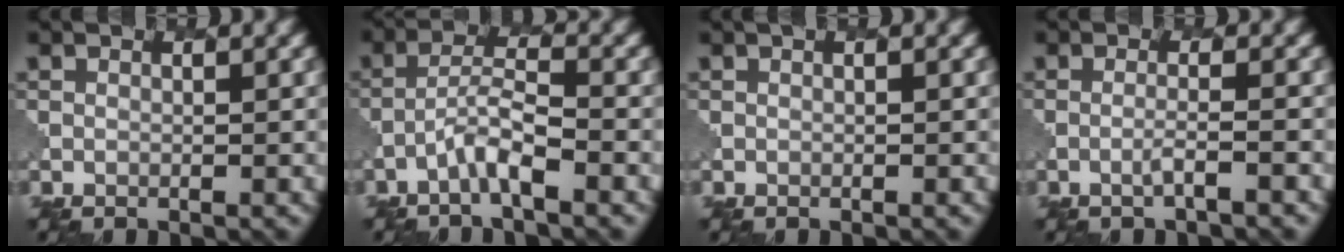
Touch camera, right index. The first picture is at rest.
{"total": 2.8, "force": [-1.7, 0.4, 2.2], "torque": [-0.044, 0.014, -0.036]}
{"total": 0.6, "force": [0.0, 0.2, 0.6], "torque": [-0.006, -0.002, -0.002]}
{"total": 1.4, "force": [-0.6, 0.1, 1.3], "torque": [-0.015, 0.010, -0.014]}